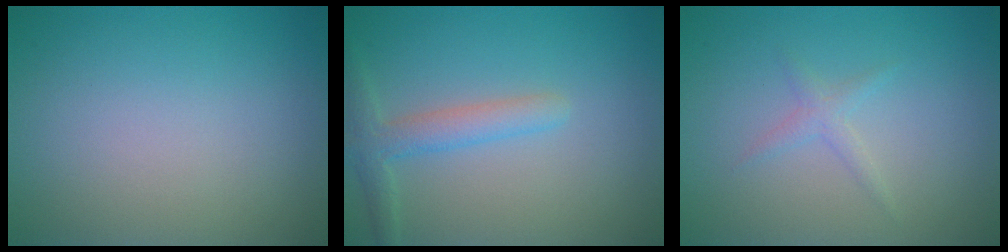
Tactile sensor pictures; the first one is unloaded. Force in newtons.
{"total": 2.6, "press": 2.6, "slide": 0.2}
{"total": 1.1, "press": 1.1, "slide": 0.0}